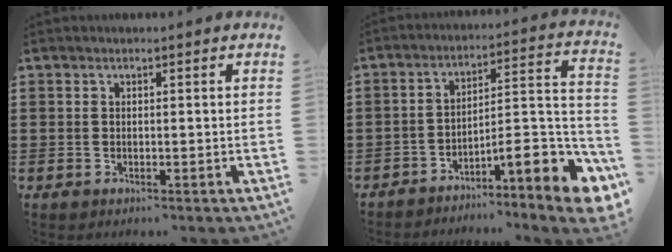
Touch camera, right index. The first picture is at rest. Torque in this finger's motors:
{"motor_torque": [0.08, -0.02, 0.40, 0.01]}